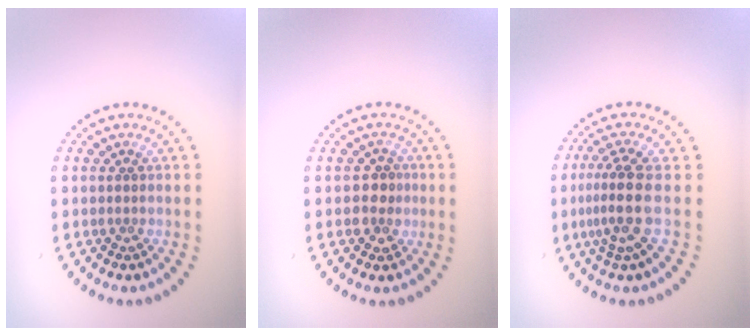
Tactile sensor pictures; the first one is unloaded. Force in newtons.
{"total": 2.1, "press": 2.0, "slide": 0.8}
{"total": 3.4, "press": 2.5, "slide": 2.3}